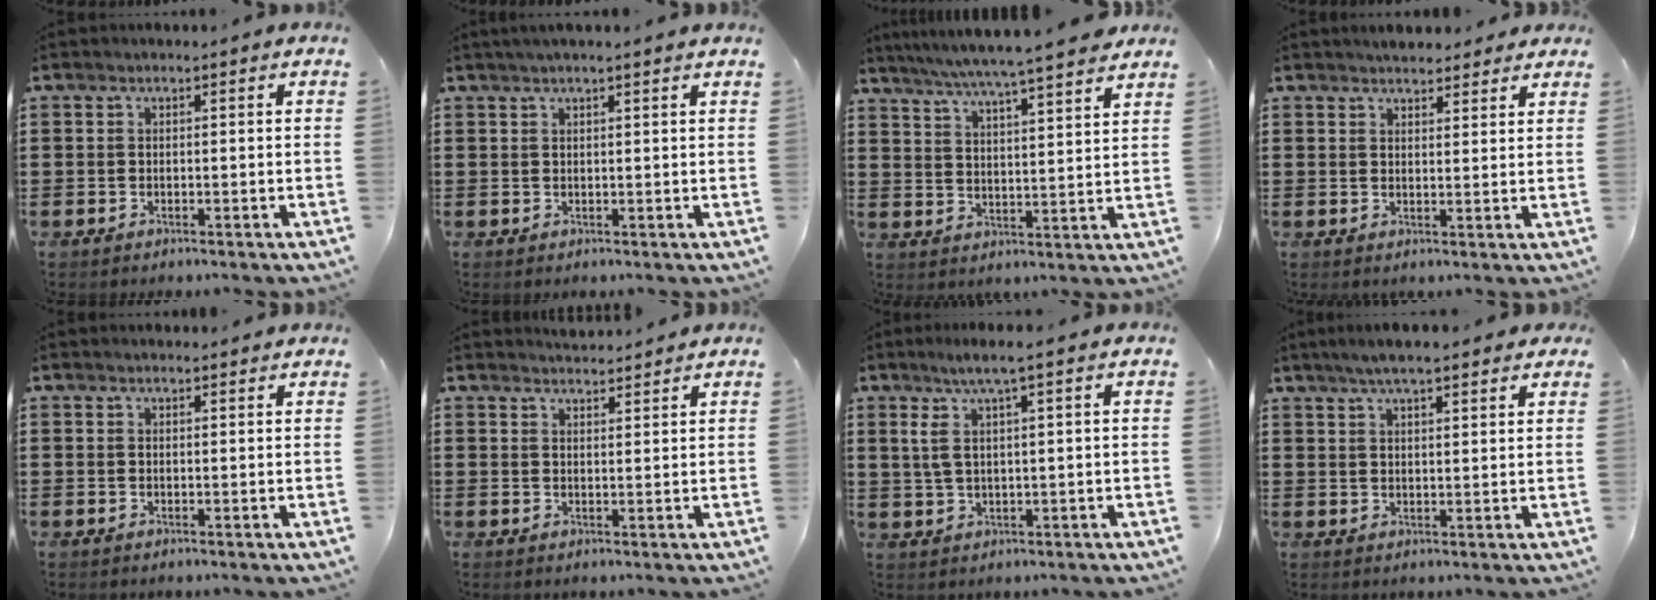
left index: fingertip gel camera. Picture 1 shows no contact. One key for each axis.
{"total": 1.4, "fx": 1.1, "fy": -0.1, "fz": 0.9, "tx": -0.017, "ty": 0.001, "tz": 0.021}
{"total": 5.8, "fx": 5.2, "fy": -0.8, "fz": 2.4, "tx": -0.068, "ty": -0.034, "tz": 0.087}
{"total": 2.9, "fx": 2.8, "fy": 0.6, "fz": 0.5, "tx": -0.016, "ty": -0.002, "tz": 0.052}
{"total": 1.0, "fx": 1.0, "fy": 0.3, "fz": 0.1, "tx": -0.004, "ty": 0.001, "tz": 0.019}
{"total": 2.4, "fx": 2.4, "fy": 0.2, "fz": -0.2, "tx": -0.004, "ty": -0.006, "tz": 0.046}
{"total": 5.0, "fx": 2.2, "fy": 0.6, "fz": 4.4, "tx": -0.096, "ty": 0.001, "tz": 0.034}
{"total": 4.9, "fx": 4.0, "fy": 0.8, "fz": 2.8, "tx": -0.062, "ty": 0.002, "tz": 0.071}